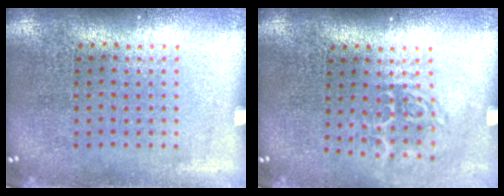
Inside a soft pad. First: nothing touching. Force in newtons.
{"total": 1.7, "press": 1.2, "slide": 1.2}